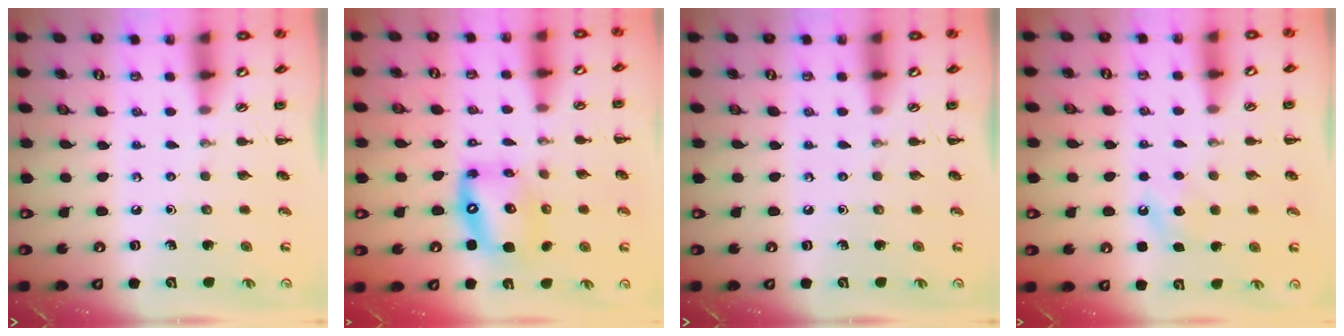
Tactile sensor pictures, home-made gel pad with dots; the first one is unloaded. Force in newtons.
{"total": 12.6, "press": 12.2, "slide": 3.3}
{"total": 0.0}
{"total": 6.5, "press": 6.2, "slide": 2.0}